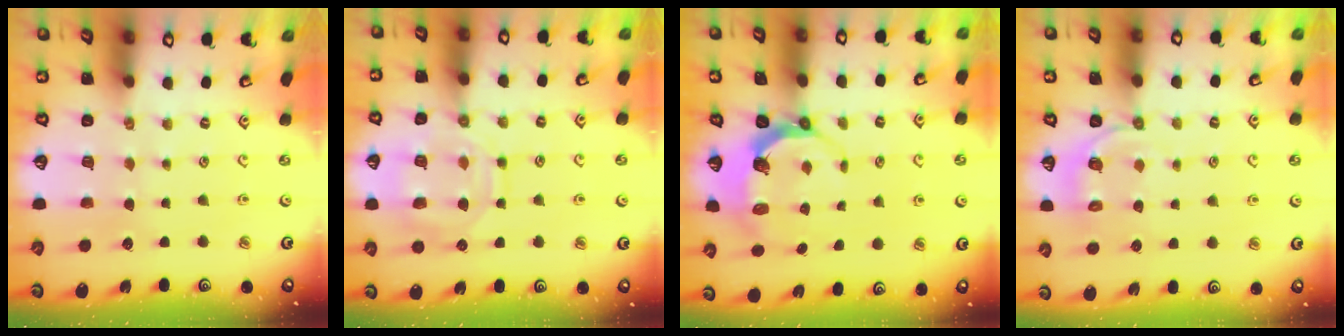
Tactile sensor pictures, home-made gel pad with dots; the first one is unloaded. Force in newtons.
{"total": 13.4, "press": 13.4, "slide": 1.3}
{"total": 5.8, "press": 4.7, "slide": 3.4}
{"total": 4.5, "press": 4.1, "slide": 1.8}